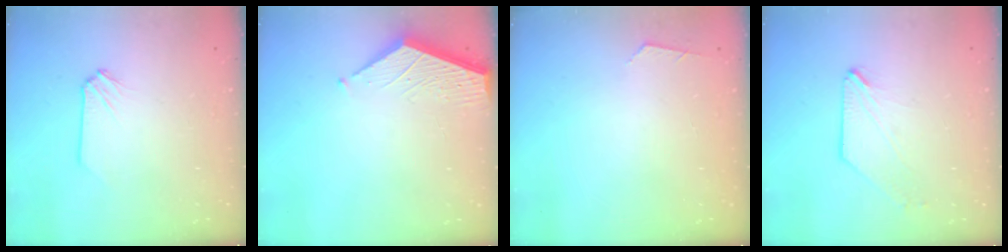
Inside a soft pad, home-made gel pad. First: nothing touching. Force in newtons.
{"total": 3.3, "press": 3.3, "slide": 0.4}
{"total": 1.7, "press": 1.7, "slide": 0.2}
{"total": 0.7, "press": 0.7, "slide": 0.1}